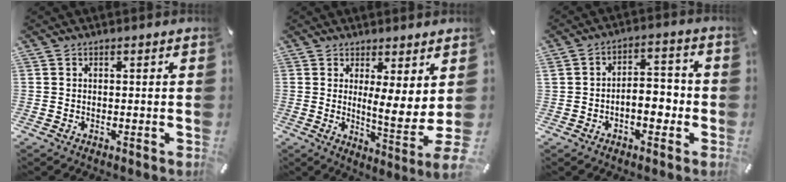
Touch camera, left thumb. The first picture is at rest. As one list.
[{"total": 9.2, "force": [1.6, 0.0, 9.0], "torque": [-0.137, -0.038, 0.028]}, {"total": 6.4, "force": [-2.4, 3.9, 4.5], "torque": [-0.065, 0.018, -0.044]}]